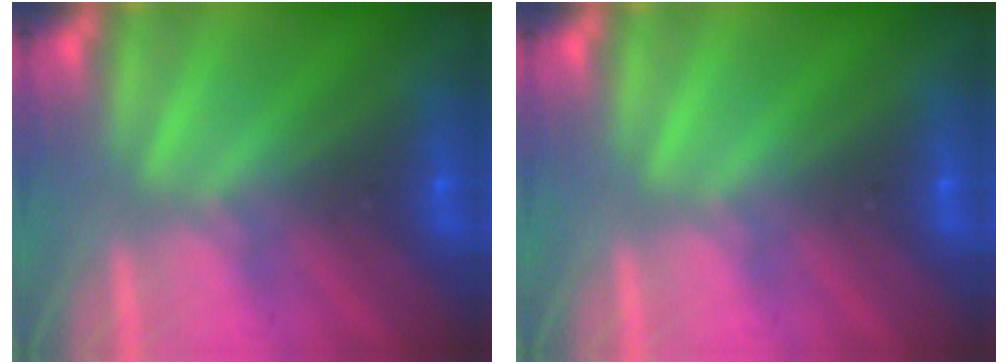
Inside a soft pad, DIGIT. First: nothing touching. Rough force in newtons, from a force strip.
{"total": 0.0}